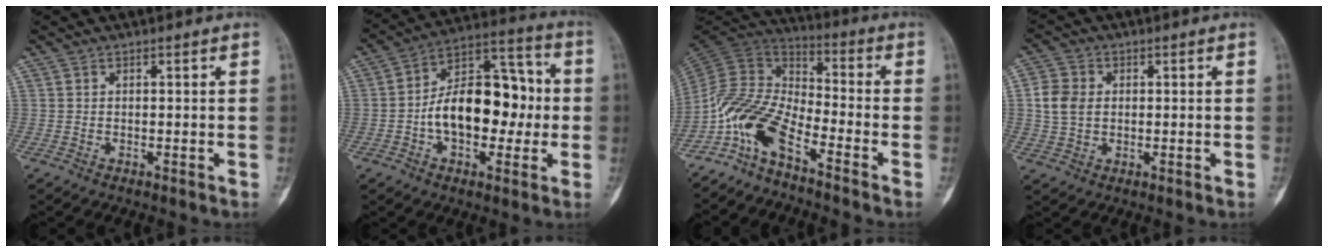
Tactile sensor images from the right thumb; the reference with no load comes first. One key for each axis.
{"total": 17.8, "fx": -1.6, "fy": 10.7, "fz": 14.1, "tx": -0.191, "ty": 0.048, "tz": -0.032}
{"total": 11.3, "fx": -6.9, "fy": 4.7, "fz": 7.7, "tx": -0.154, "ty": 0.076, "tz": -0.145}
{"total": 6.0, "fx": 0.5, "fy": 4.8, "fz": 3.6, "tx": -0.063, "ty": 0.006, "tz": 0.008}